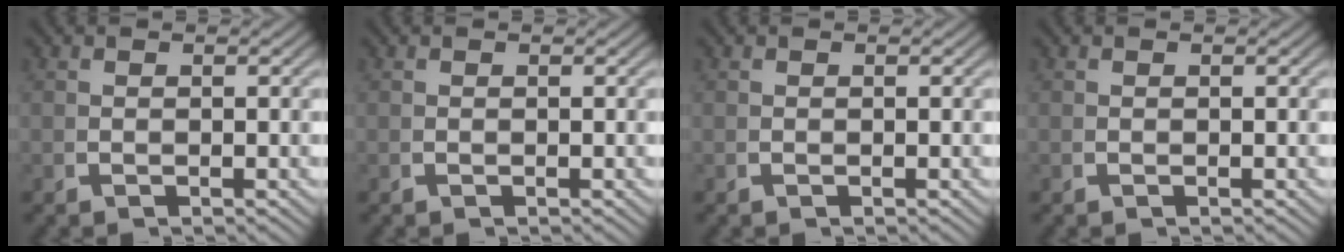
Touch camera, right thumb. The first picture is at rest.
{"total": 0.0}
{"total": 0.0}
{"total": 0.0}